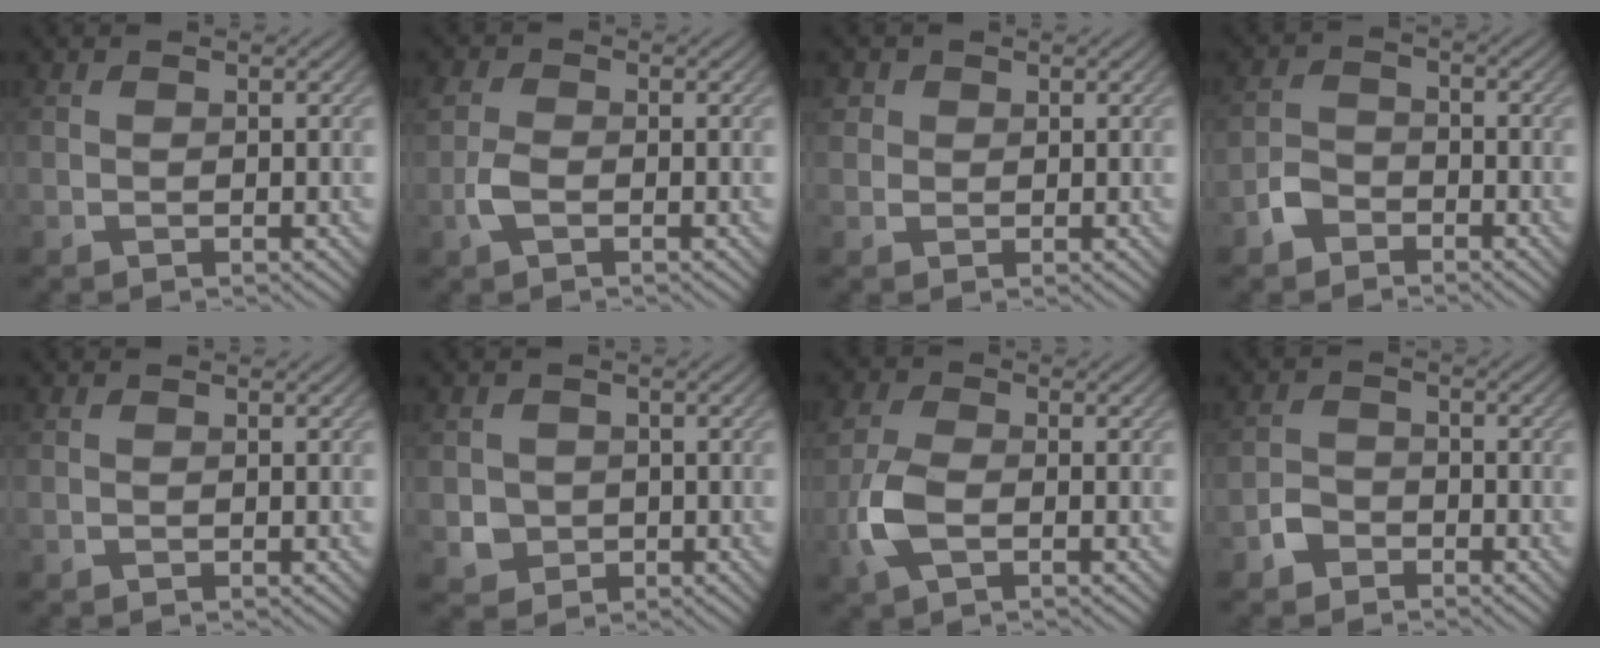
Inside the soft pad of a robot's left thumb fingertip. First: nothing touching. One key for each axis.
{"total": 2.7, "fx": -0.9, "fy": 1.6, "fz": 2.0, "tx": -0.052, "ty": 0.004, "tz": -0.028}
{"total": 2.1, "fx": 0.9, "fy": 1.8, "fz": 0.4, "tx": -0.012, "ty": 0.005, "tz": 0.008}
{"total": 3.3, "fx": -2.3, "fy": 2.1, "fz": 1.2, "tx": -0.027, "ty": 0.005, "tz": -0.060}
{"total": 0.0}
{"total": 2.8, "fx": -0.3, "fy": 2.7, "fz": 0.8, "tx": -0.018, "ty": -0.005, "tz": -0.009}
{"total": 5.6, "fx": -1.5, "fy": 3.1, "fz": 4.4, "tx": -0.116, "ty": 0.002, "tz": -0.040}
{"total": 2.6, "fx": -1.8, "fy": 1.7, "fz": 0.8, "tx": -0.015, "ty": 0.006, "tz": -0.047}